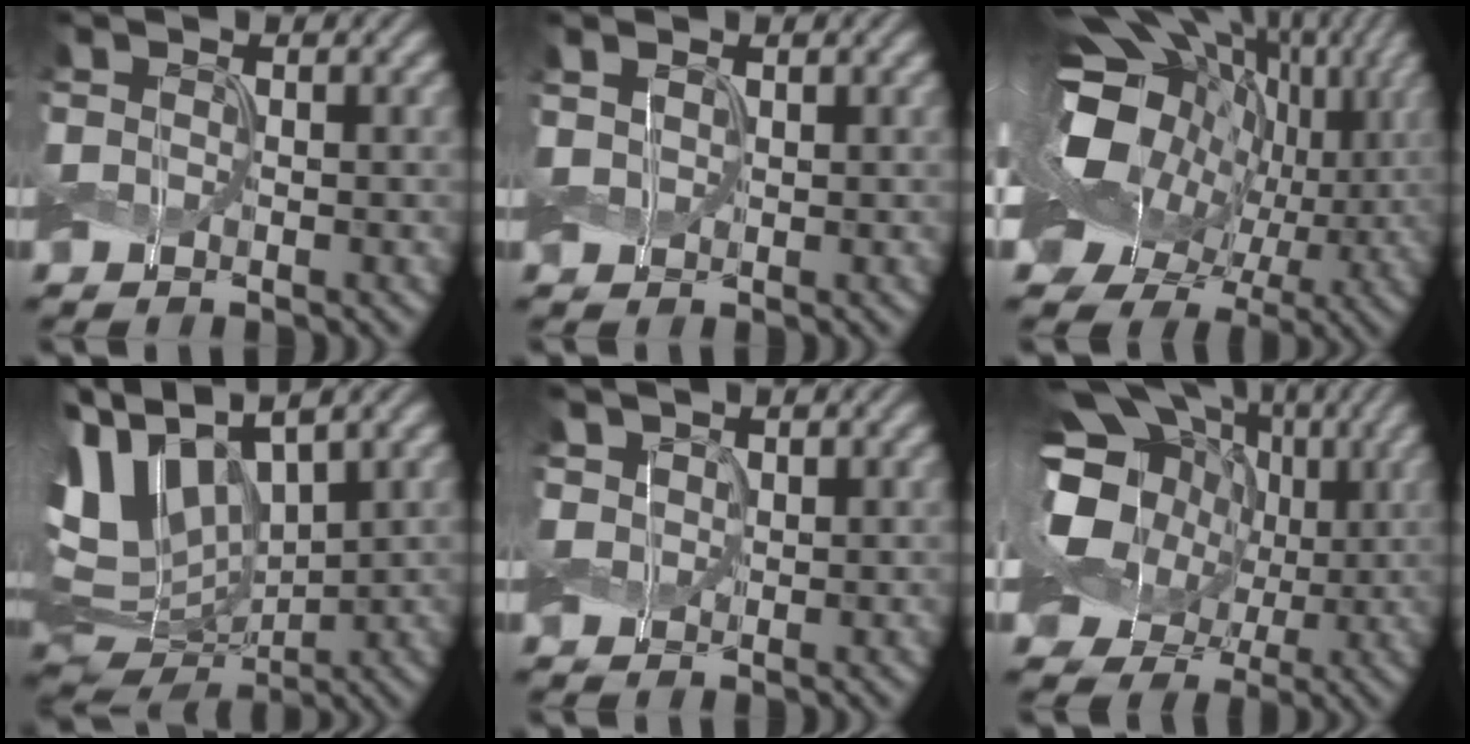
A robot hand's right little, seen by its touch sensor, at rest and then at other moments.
{"total": 0.9, "force": [0.5, 0.6, 0.5], "torque": [-0.014, 0.001, 0.012]}
{"total": 18.4, "force": [2.6, 13.6, 12.1], "torque": [-0.213, 0.010, 0.039]}
{"total": 11.0, "force": [4.7, 6.3, 7.7], "torque": [-0.179, 0.014, 0.085]}
{"total": 1.8, "force": [1.1, 1.3, 0.7], "torque": [-0.023, 0.003, 0.021]}
{"total": 15.2, "force": [1.1, 12.4, 8.6], "torque": [-0.177, 0.010, -0.002]}